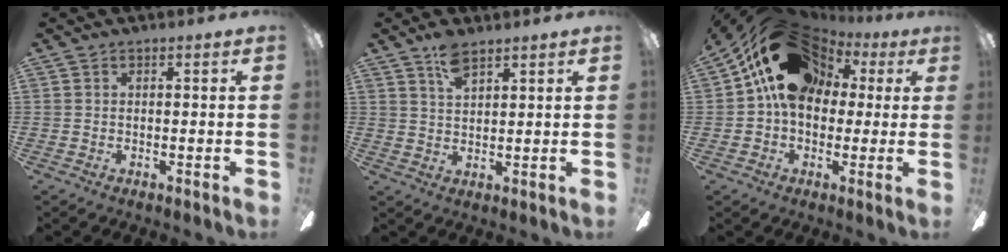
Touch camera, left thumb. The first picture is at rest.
{"total": 5.4, "force": [3.8, 2.2, 3.2], "torque": [-0.056, -0.011, 0.068]}
{"total": 19.6, "force": [7.1, 14.3, 11.5], "torque": [-0.192, -0.012, 0.134]}